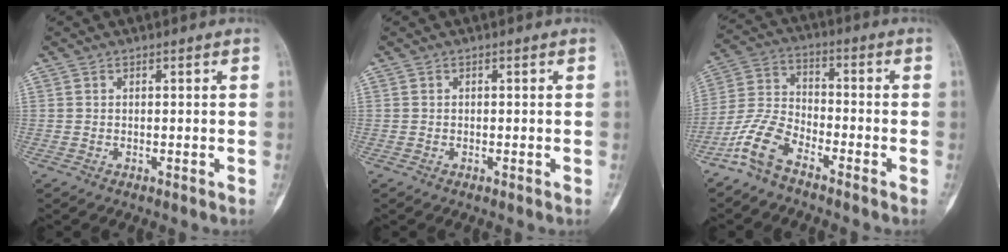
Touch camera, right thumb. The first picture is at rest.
{"total": 0.0}
{"total": 8.6, "force": [-6.1, 3.7, 4.8], "torque": [-0.111, 0.040, -0.133]}